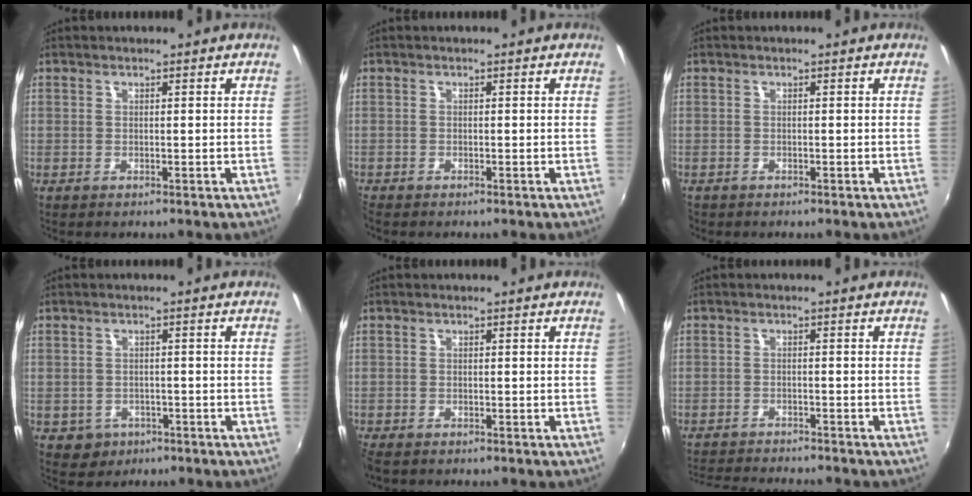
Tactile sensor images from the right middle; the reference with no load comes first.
{"total": 0.8, "force": [-0.8, 0.2, 0.1], "torque": [-0.005, -0.005, -0.018]}
{"total": 0.8, "force": [-0.6, 0.5, 0.1], "torque": [-0.006, -0.003, -0.012]}
{"total": 4.4, "force": [-1.8, 3.9, 1.1], "torque": [-0.035, -0.001, -0.019]}
{"total": 2.4, "force": [-2.0, 1.0, 0.9], "torque": [-0.025, -0.014, -0.038]}
{"total": 8.3, "force": [-7.9, 0.9, 2.4], "torque": [-0.069, -0.014, -0.127]}